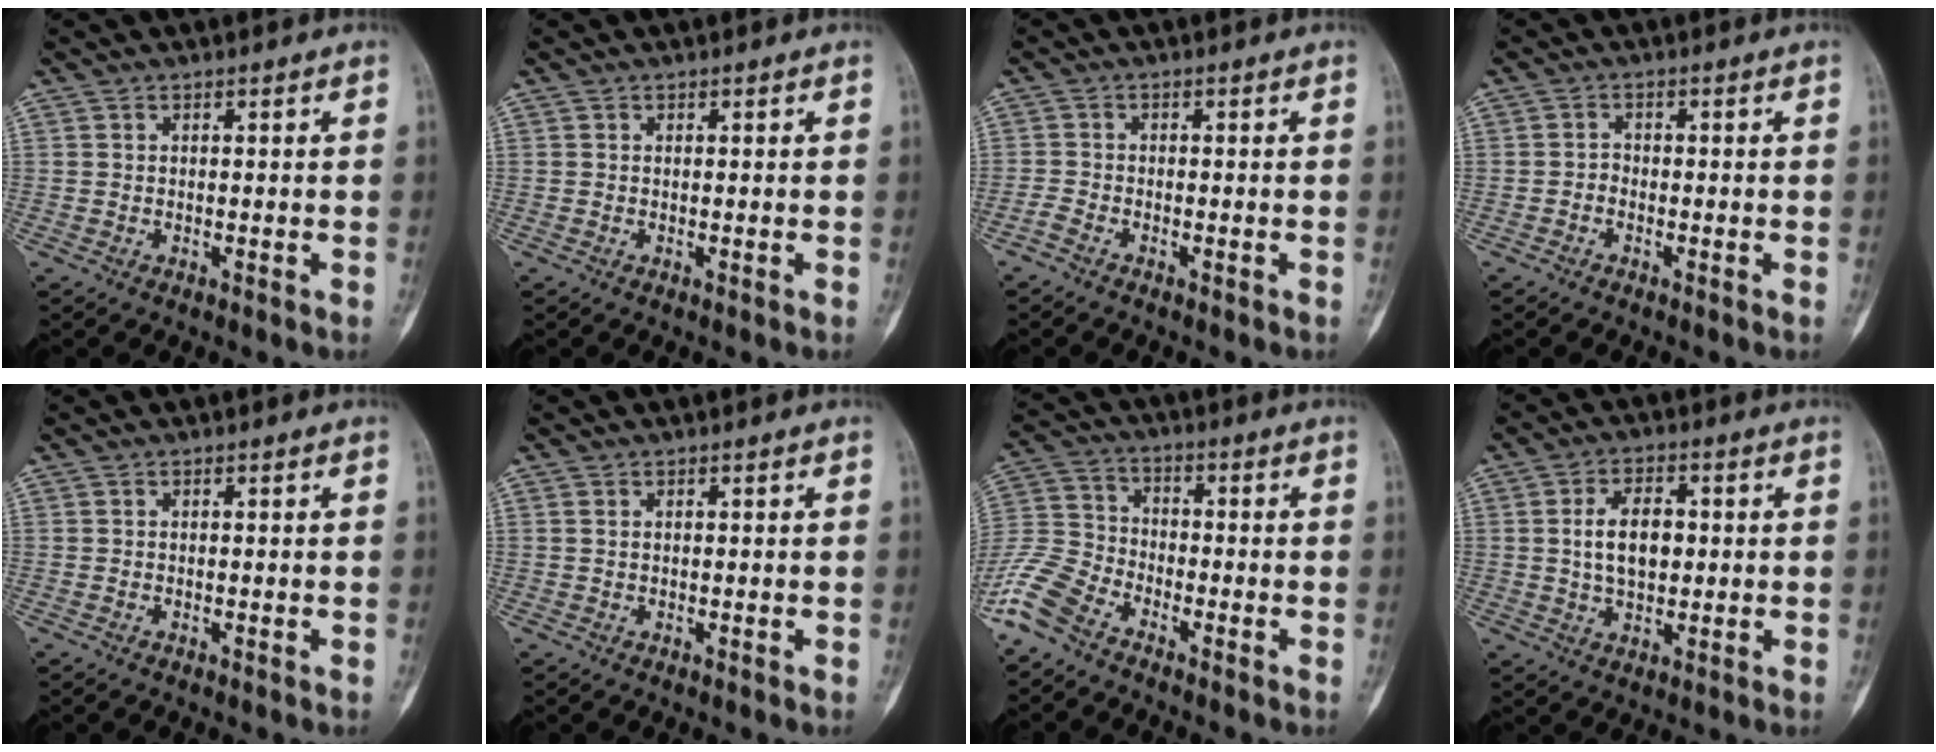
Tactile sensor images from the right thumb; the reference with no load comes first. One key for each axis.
{"total": 0.0}
{"total": 1.9, "fx": -1.5, "fy": 0.6, "fz": 0.9, "tx": -0.023, "ty": 0.007, "tz": -0.034}
{"total": 1.3, "fx": -0.7, "fy": 1.0, "fz": 0.6, "tx": -0.002, "ty": 0.007, "tz": -0.018}
{"total": 0.0}
{"total": 0.5, "fx": 0.1, "fy": 0.3, "fz": 0.3, "tx": -0.009, "ty": 0.001, "tz": 0.003}
{"total": 9.9, "fx": -7.2, "fy": 4.8, "fz": 4.7, "tx": -0.104, "ty": 0.026, "tz": -0.155}
{"total": 7.9, "fx": 0.6, "fy": 4.8, "fz": 6.3, "tx": -0.097, "ty": 0.008, "tz": 0.011}